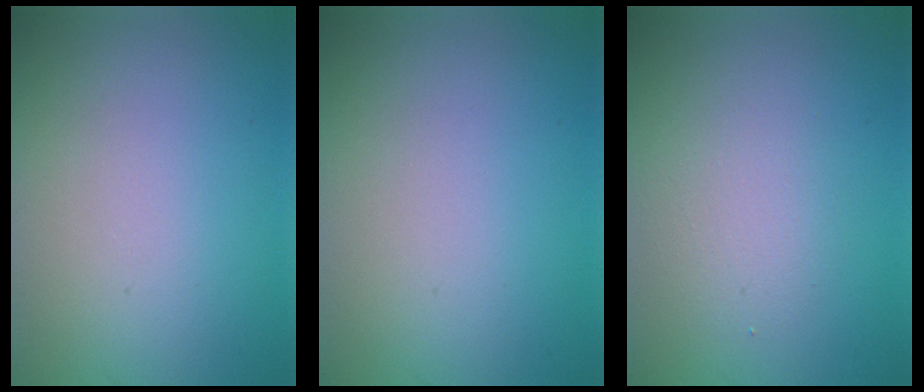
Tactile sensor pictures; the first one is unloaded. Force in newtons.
{"total": 0.0}
{"total": 2.4, "press": 2.4, "slide": 0.2}